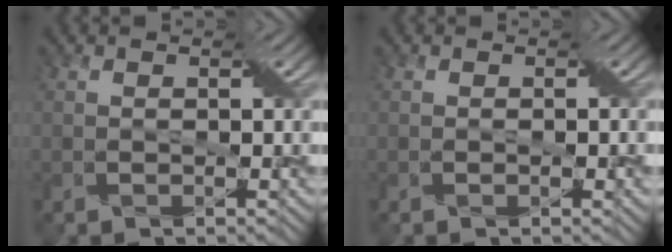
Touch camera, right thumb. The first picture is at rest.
{"total": 1.2, "force": [-0.3, 0.3, 1.1], "torque": [-0.015, 0.001, -0.005]}